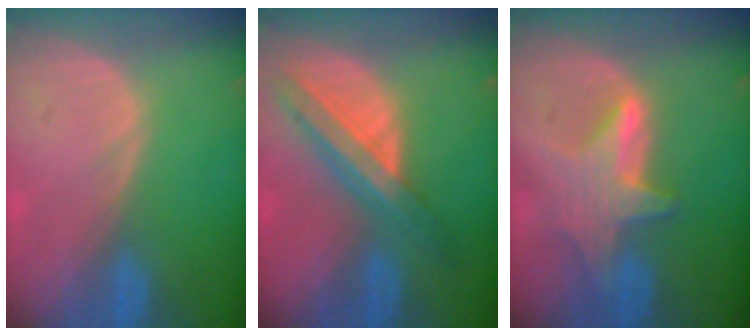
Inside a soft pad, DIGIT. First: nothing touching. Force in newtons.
{"total": 8.3, "press": 7.1, "slide": 4.4}
{"total": 6.9, "press": 6.4, "slide": 2.5}